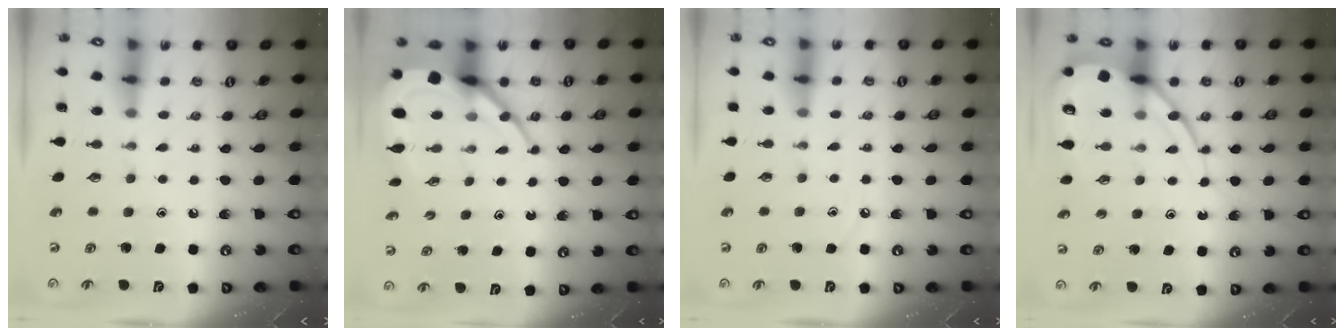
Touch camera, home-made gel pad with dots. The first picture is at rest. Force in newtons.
{"total": 11.6, "press": 11.5, "slide": 1.2}
{"total": 3.6, "press": 3.6, "slide": 0.6}
{"total": 11.0, "press": 11.0, "slide": 1.1}